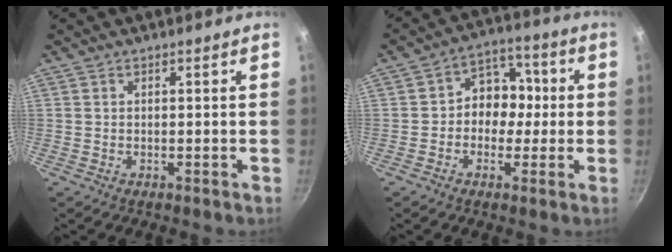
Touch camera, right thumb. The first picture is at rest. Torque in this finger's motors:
{"motor_torque": [-0.14, 0.31, 0.18, 0.05, 0.02]}